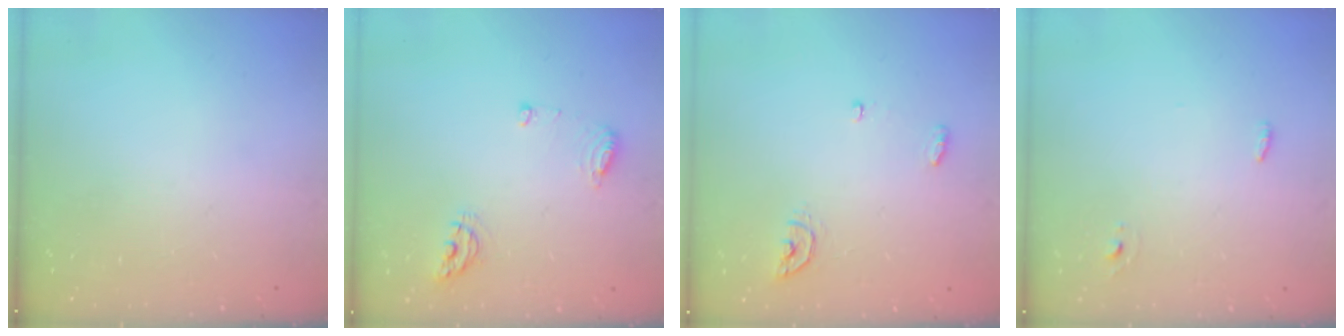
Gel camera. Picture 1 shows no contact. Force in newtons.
{"total": 6.9, "press": 6.8, "slide": 0.9}
{"total": 4.8, "press": 4.8, "slide": 0.4}
{"total": 3.1, "press": 2.8, "slide": 1.2}